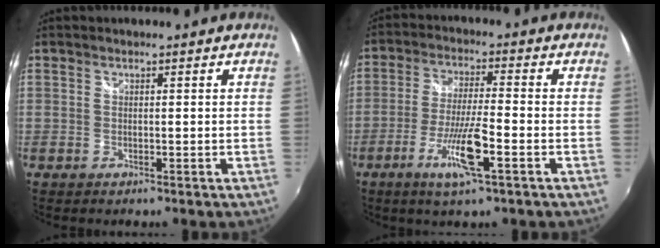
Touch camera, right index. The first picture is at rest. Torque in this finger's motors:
{"motor_torque": [0.97, 0.95, 0.36, 0.13]}